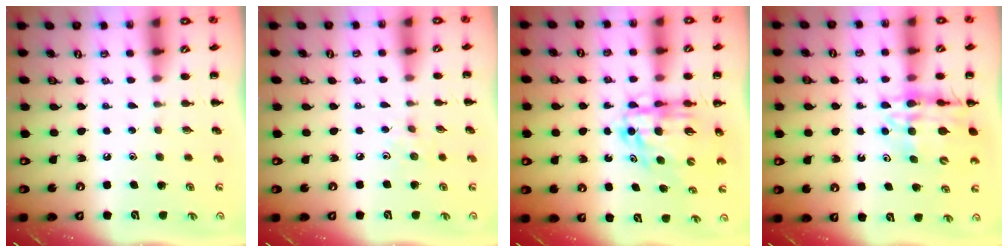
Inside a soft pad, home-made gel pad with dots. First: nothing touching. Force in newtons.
{"total": 4.2, "press": 3.9, "slide": 1.5}
{"total": 9.9, "press": 9.4, "slide": 3.3}
{"total": 14.4, "press": 13.9, "slide": 3.5}